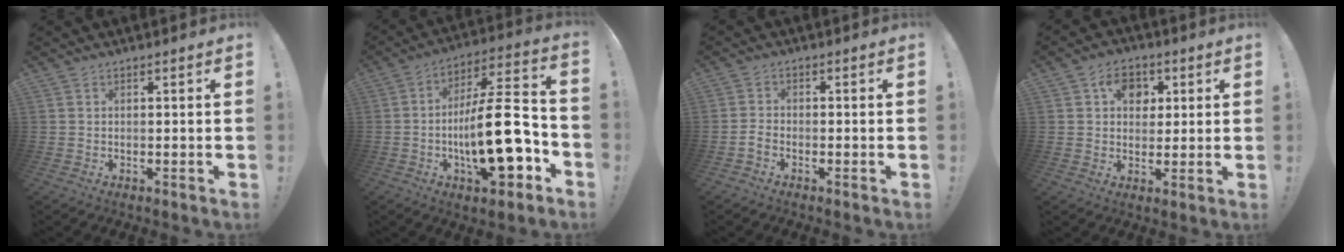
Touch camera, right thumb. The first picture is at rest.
{"total": 22.2, "force": [-5.2, 7.4, 20.2], "torque": [-0.339, 0.028, -0.085]}
{"total": 2.5, "force": [-1.7, 1.0, 1.5], "torque": [-0.037, 0.009, -0.031]}
{"total": 8.5, "force": [2.7, 6.8, 4.3], "torque": [-0.060, -0.001, 0.051]}